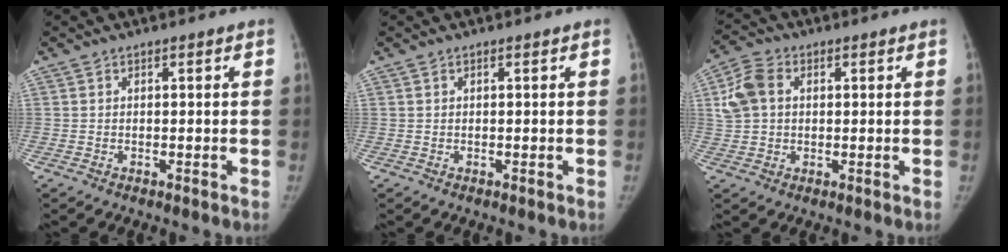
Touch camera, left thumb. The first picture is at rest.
{"total": 0.0}
{"total": 6.9, "force": [1.5, 5.1, 4.4], "torque": [-0.088, 0.013, 0.028]}